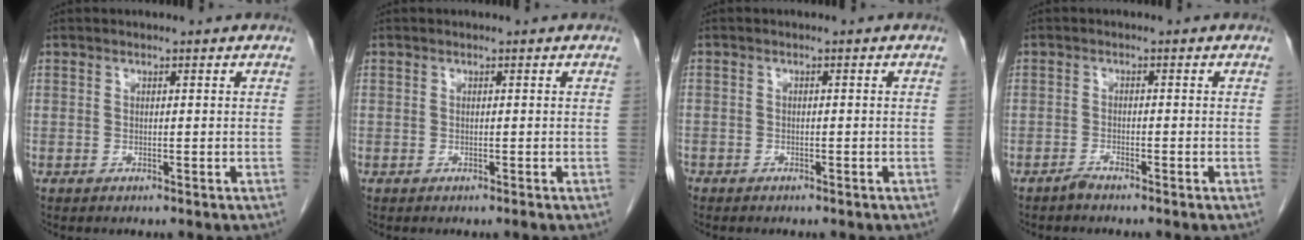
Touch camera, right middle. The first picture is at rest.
{"total": 0.0}
{"total": 1.7, "force": [-1.4, 0.9, 0.4], "torque": [-0.015, -0.001, -0.020]}
{"total": 1.3, "force": [-1.3, -0.1, 0.5], "torque": [-0.011, -0.001, -0.025]}